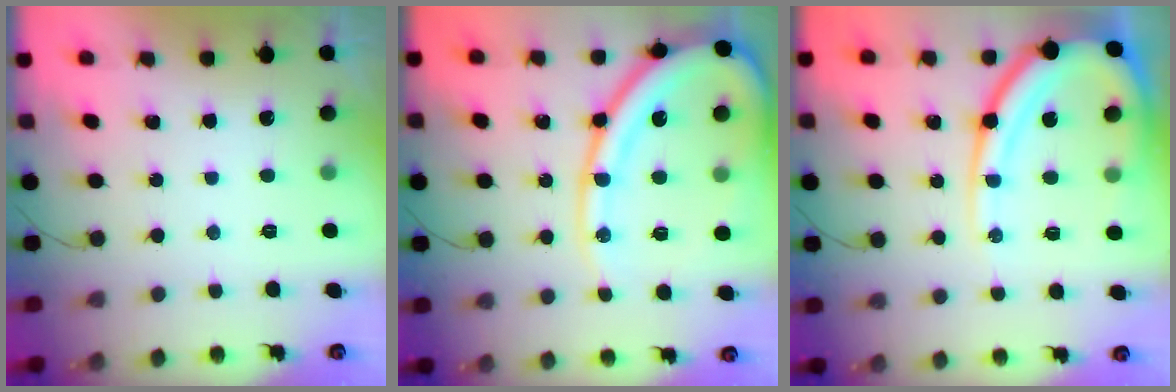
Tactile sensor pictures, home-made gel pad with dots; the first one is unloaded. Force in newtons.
{"total": 21.2, "press": 21.1, "slide": 2.0}
{"total": 18.6, "press": 18.5, "slide": 2.0}